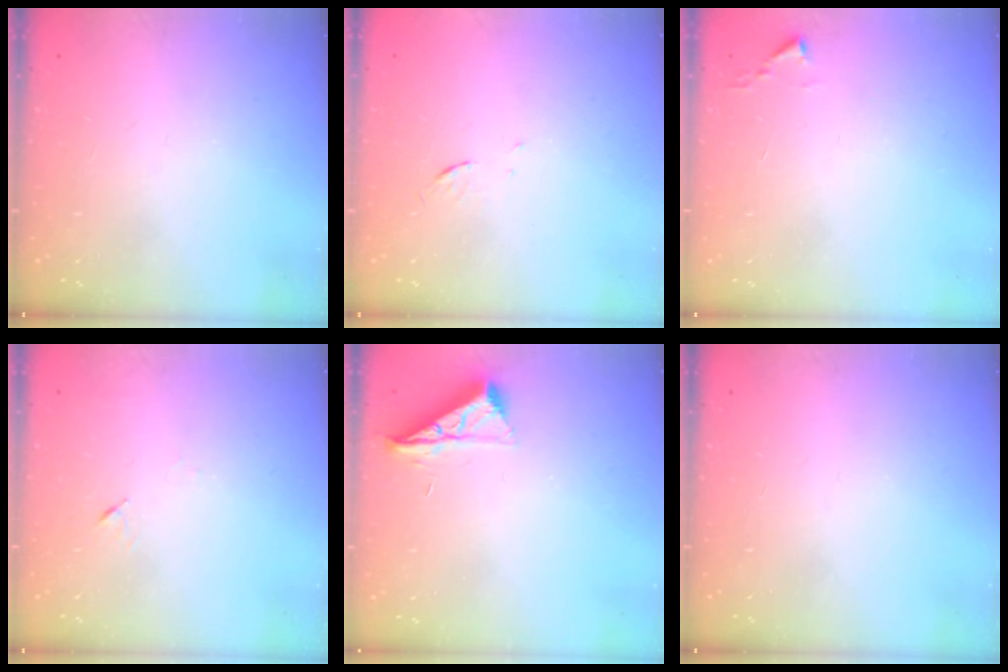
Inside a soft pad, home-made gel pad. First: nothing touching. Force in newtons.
{"total": 3.1, "press": 2.8, "slide": 1.2}
{"total": 2.4, "press": 2.4, "slide": 0.3}
{"total": 4.2, "press": 4.1, "slide": 0.7}
{"total": 7.7, "press": 7.7, "slide": 0.3}
{"total": 0.0}